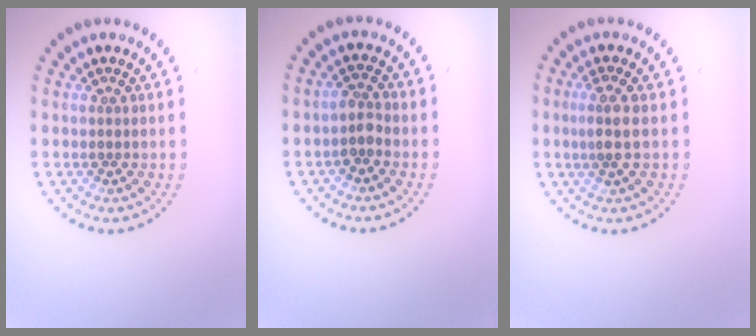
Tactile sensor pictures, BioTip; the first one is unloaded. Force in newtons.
{"total": 1.6, "press": 1.4, "slide": 0.8}
{"total": 2.1, "press": 1.8, "slide": 1.1}